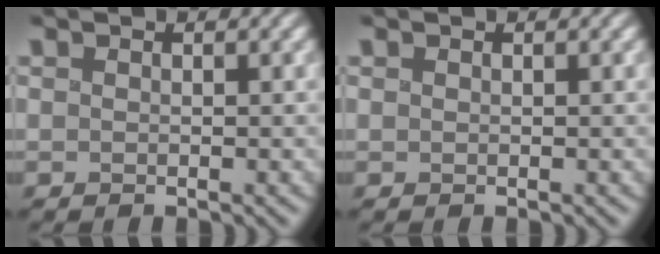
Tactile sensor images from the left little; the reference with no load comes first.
{"total": 0.0}